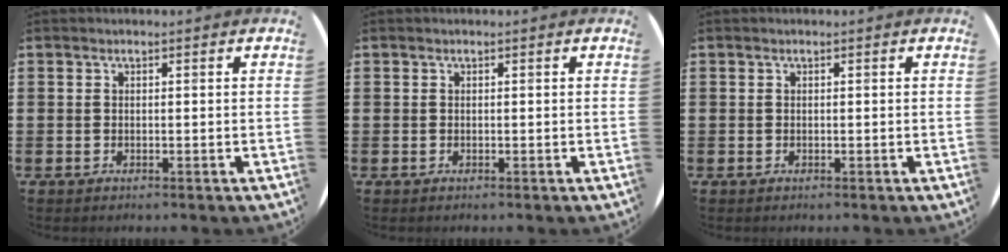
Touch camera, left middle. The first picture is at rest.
{"total": 0.0}
{"total": 0.0}